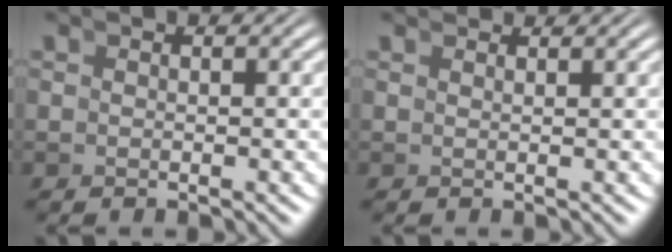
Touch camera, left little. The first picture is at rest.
{"total": 1.6, "force": [1.5, -0.5, 0.0], "torque": [0.013, 0.007, 0.025]}